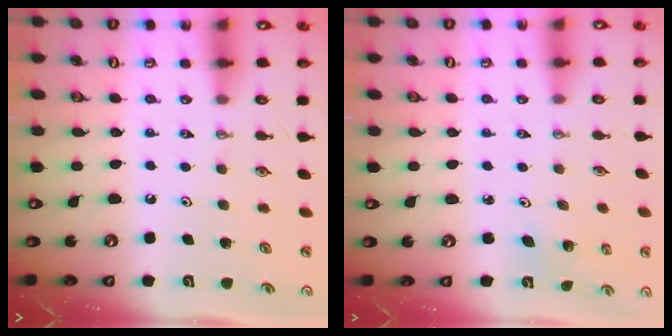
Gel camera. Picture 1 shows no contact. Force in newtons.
{"total": 2.6, "press": 2.6, "slide": 0.2}